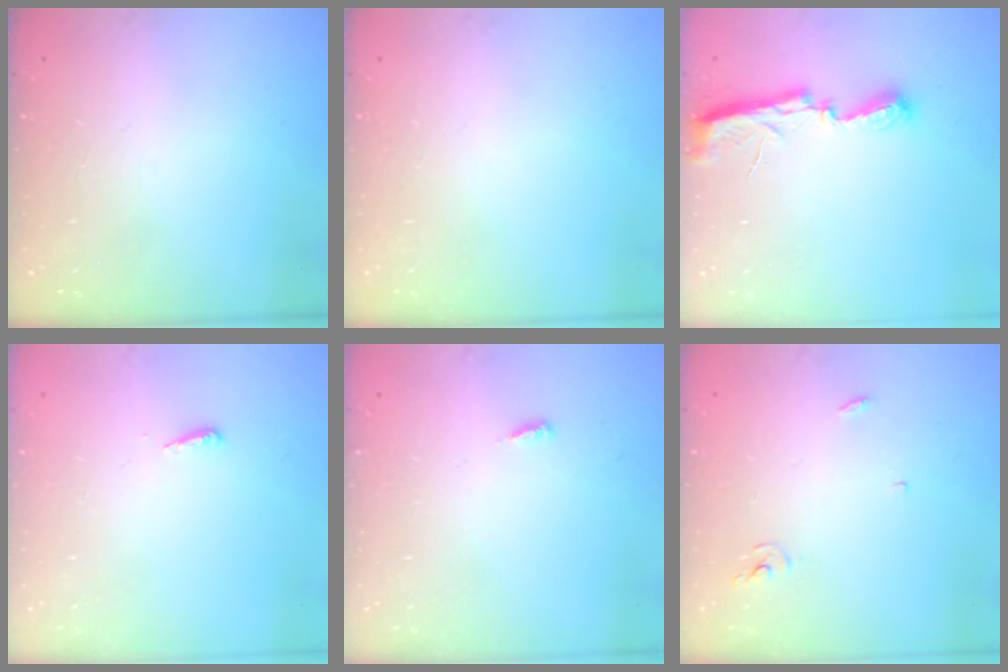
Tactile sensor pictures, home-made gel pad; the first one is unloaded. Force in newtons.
{"total": 0.0}
{"total": 7.0, "press": 7.0, "slide": 0.6}
{"total": 3.8, "press": 3.7, "slide": 0.6}
{"total": 2.6, "press": 2.6, "slide": 0.3}
{"total": 3.0, "press": 3.0, "slide": 0.2}